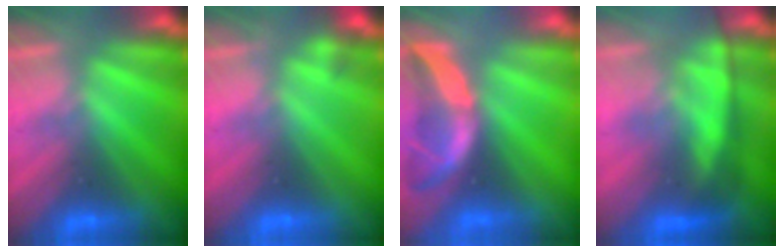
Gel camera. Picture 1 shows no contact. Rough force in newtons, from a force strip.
{"total": 2.2}
{"total": 1.8}
{"total": 2.9}